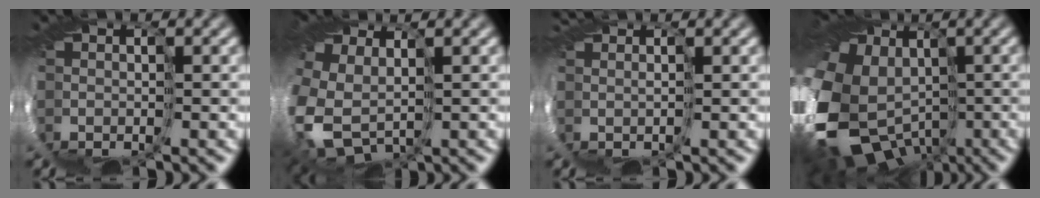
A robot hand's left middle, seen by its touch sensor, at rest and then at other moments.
{"total": 9.3, "force": [0.4, 7.1, 5.9], "torque": [-0.186, -0.047, 0.060]}
{"total": 1.7, "force": [1.2, -1.0, -0.5], "torque": [0.005, -0.002, 0.013]}
{"total": 16.4, "force": [-5.1, 13.2, 8.3], "torque": [-0.209, -0.047, -0.084]}